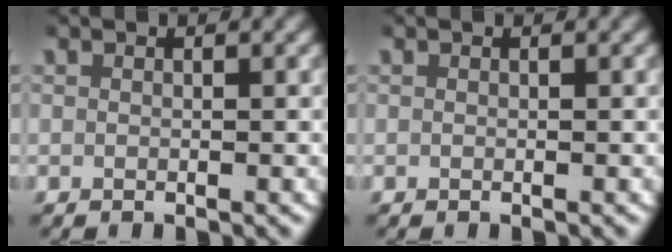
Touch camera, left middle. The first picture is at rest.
{"total": 0.0}